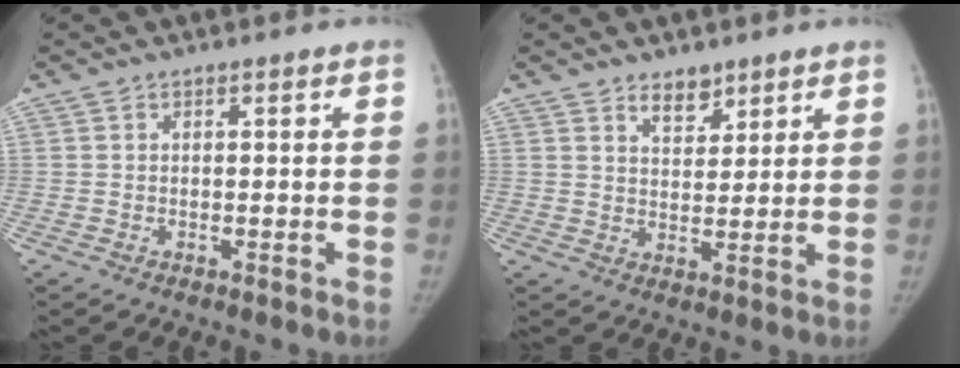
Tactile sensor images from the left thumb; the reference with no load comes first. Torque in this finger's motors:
{"motor_torque": [-0.29, 0.15, 0.48, -0.05, -0.02]}